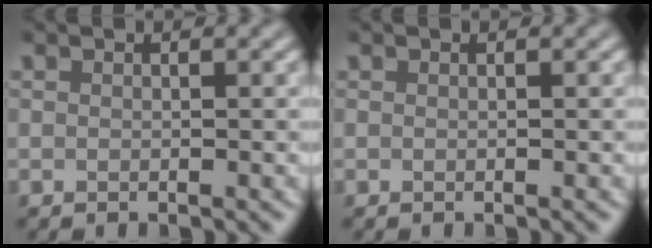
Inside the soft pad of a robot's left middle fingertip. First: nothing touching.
{"total": 0.0}